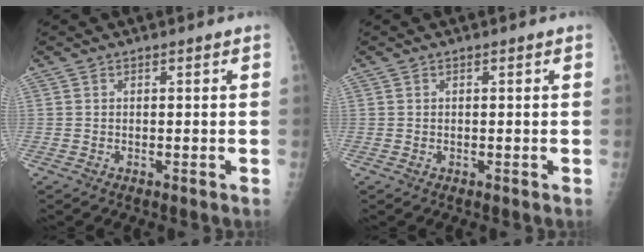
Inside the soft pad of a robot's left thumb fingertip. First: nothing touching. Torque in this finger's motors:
{"motor_torque": [-0.49, -0.09, 0.15, 0.06, 0.03]}